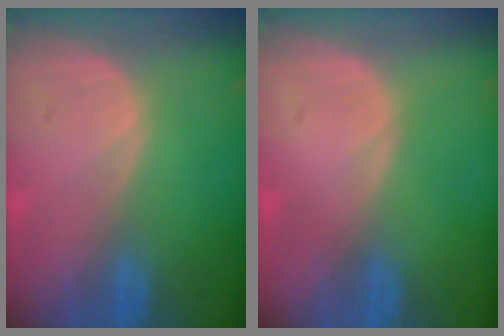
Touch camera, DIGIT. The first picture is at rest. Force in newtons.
{"total": 0.0}